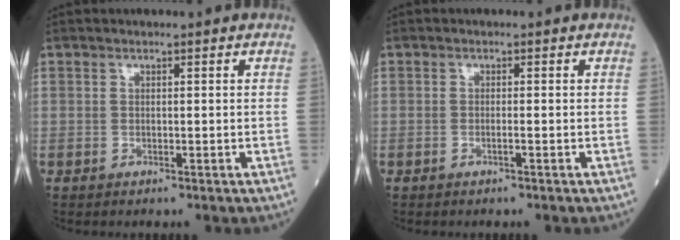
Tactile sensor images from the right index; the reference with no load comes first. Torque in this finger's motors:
{"motor_torque": [-0.10, -0.03, -0.03, -0.01]}